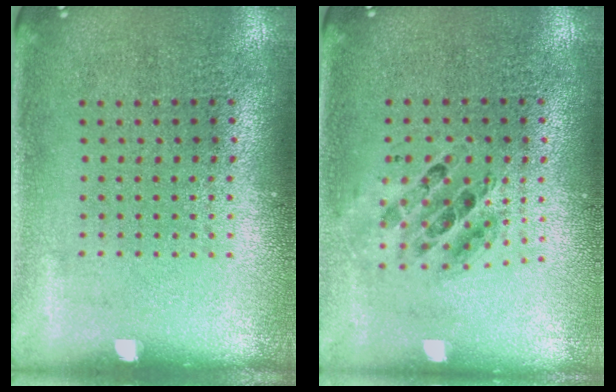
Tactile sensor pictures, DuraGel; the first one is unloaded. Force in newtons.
{"total": 0.7, "press": 0.7, "slide": 0.1}